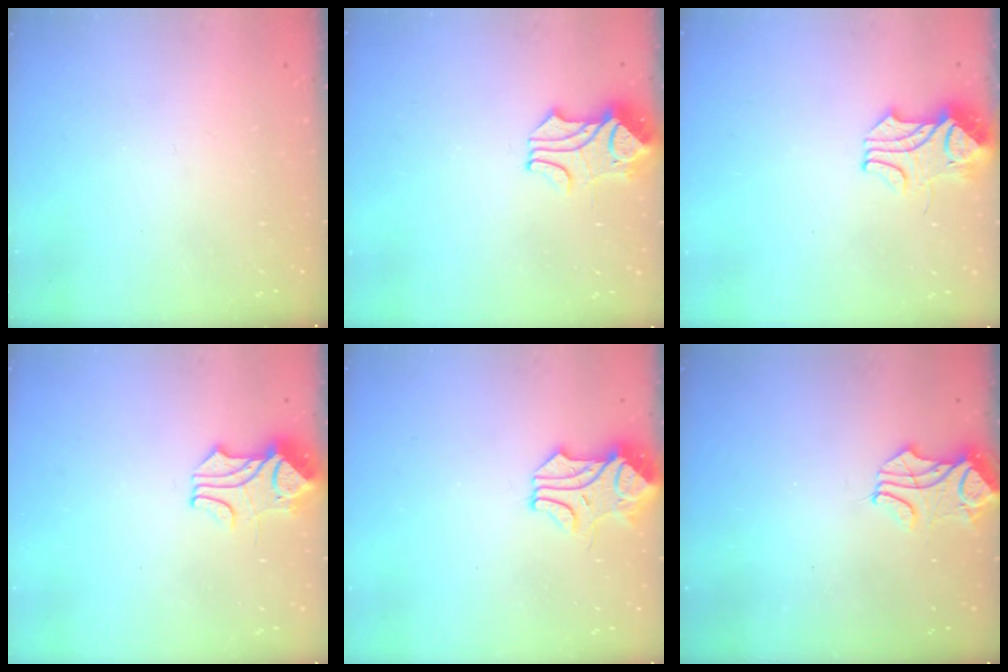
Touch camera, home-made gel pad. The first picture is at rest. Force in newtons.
{"total": 1.9, "press": 1.5, "slide": 1.1}
{"total": 2.4, "press": 2.3, "slide": 0.9}
{"total": 1.7, "press": 1.3, "slide": 1.1}
{"total": 1.0, "press": 0.5, "slide": 0.8}
{"total": 1.2, "press": 1.2, "slide": 0.3}